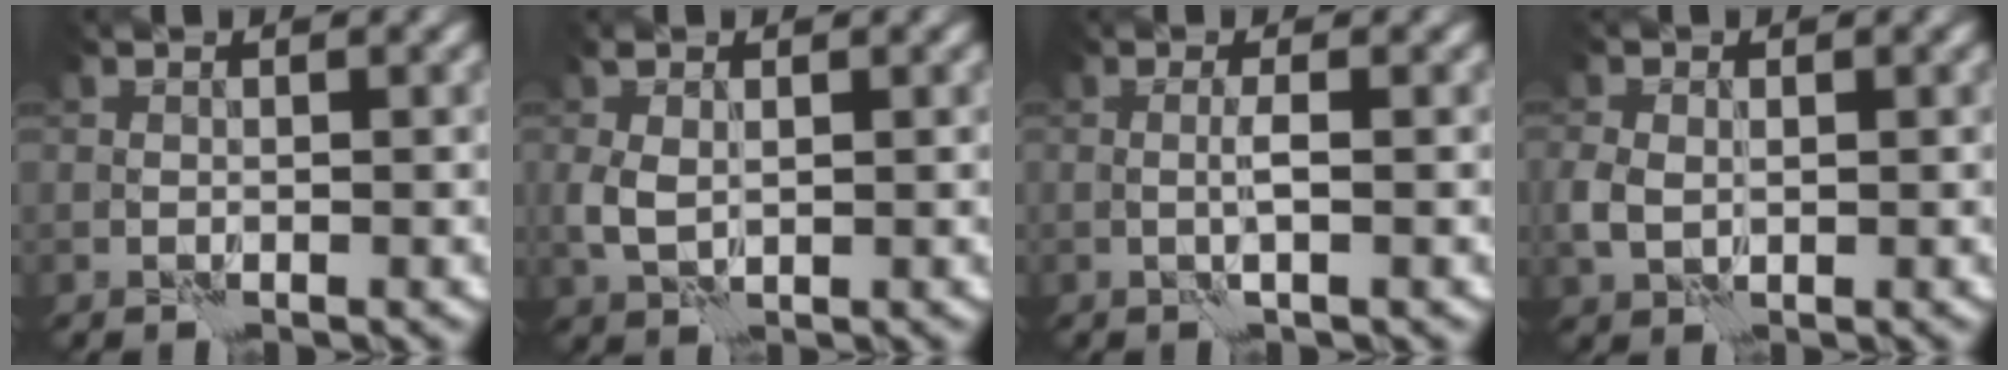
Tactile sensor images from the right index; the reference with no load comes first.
{"total": 2.5, "force": [0.6, 1.6, 1.8], "torque": [-0.050, -0.002, 0.013]}
{"total": 1.1, "force": [0.2, -0.3, 1.0], "torque": [-0.022, -0.001, 0.004]}
{"total": 2.2, "force": [0.2, 1.7, 1.4], "torque": [-0.039, -0.002, 0.003]}